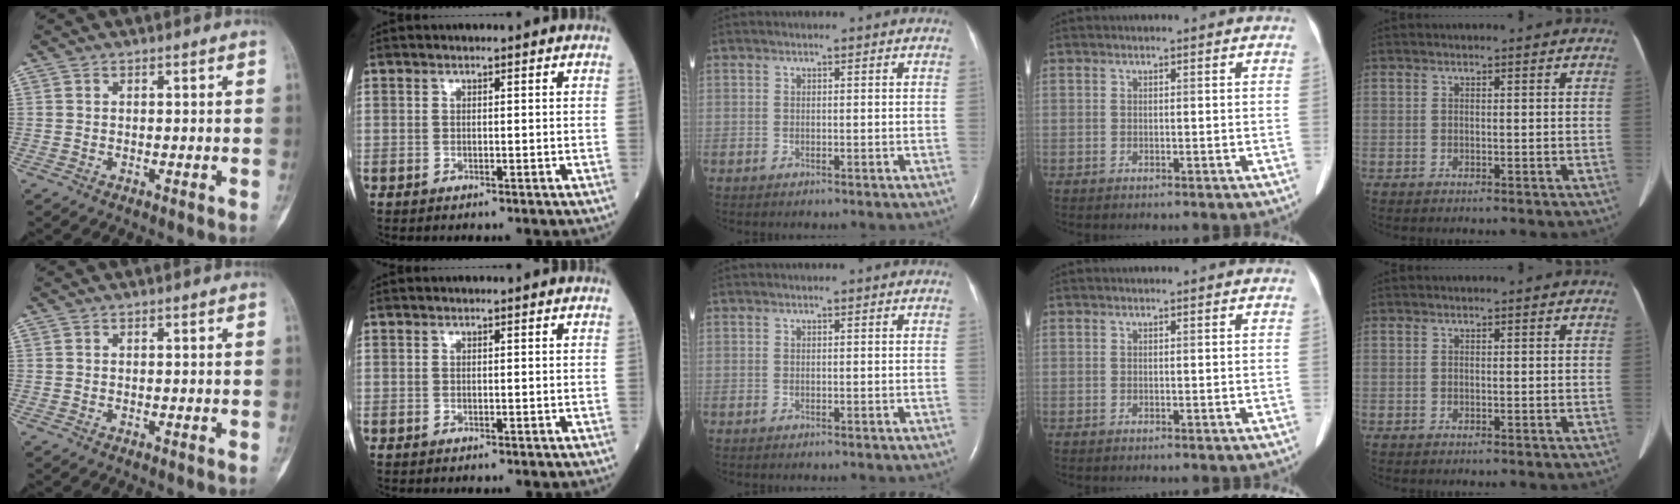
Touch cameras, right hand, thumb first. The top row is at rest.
{}